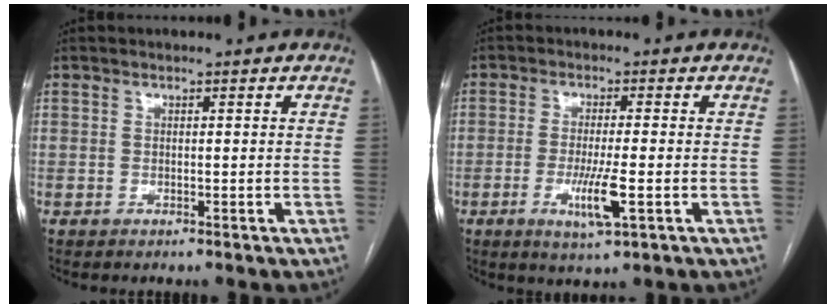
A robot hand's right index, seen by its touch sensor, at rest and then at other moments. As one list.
[{"total": 6.3, "force": [-2.0, 0.3, 5.9], "torque": [-0.117, -0.016, -0.033]}]